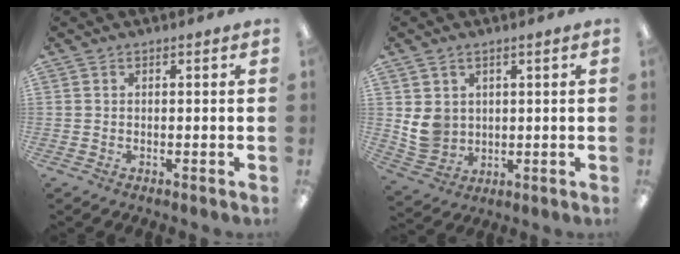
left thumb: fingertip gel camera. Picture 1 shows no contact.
{"total": 6.5, "force": [2.0, 5.7, 2.5], "torque": [-0.040, 0.002, 0.042]}